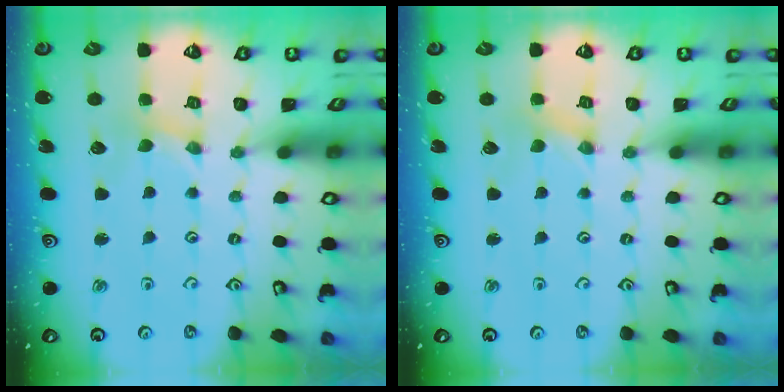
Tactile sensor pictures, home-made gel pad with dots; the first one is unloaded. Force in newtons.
{"total": 0.0}